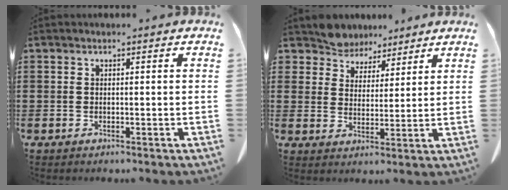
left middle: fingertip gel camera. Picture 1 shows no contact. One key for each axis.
{"total": 5.5, "fx": 5.1, "fy": 2.1, "fz": -0.1, "tx": -0.029, "ty": -0.024, "tz": 0.096}